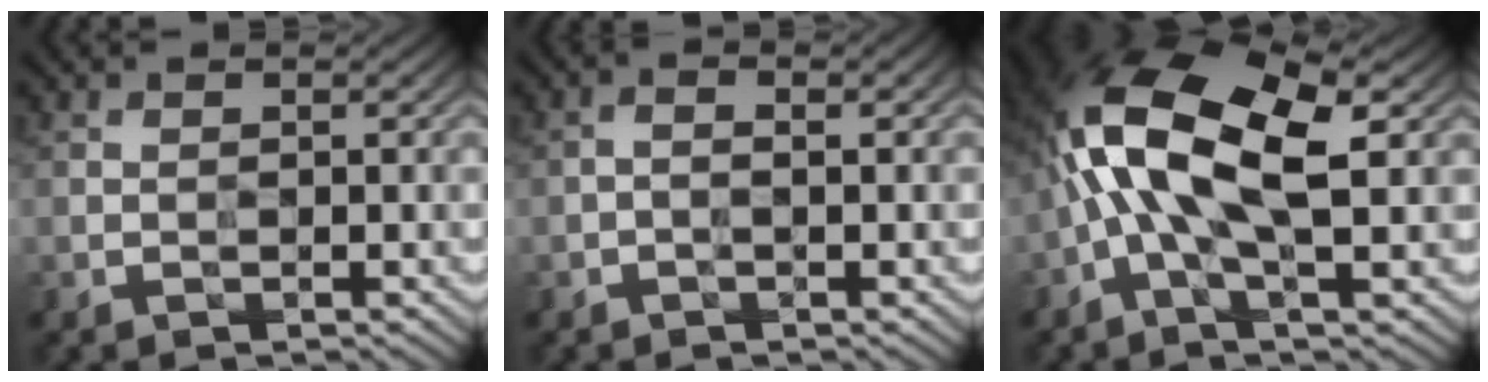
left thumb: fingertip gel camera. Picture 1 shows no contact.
{"total": 1.0, "force": [-0.3, -0.3, 0.8], "torque": [-0.019, 0.010, -0.012]}
{"total": 13.4, "force": [1.4, 5.4, 12.2], "torque": [-0.256, 0.027, 0.010]}